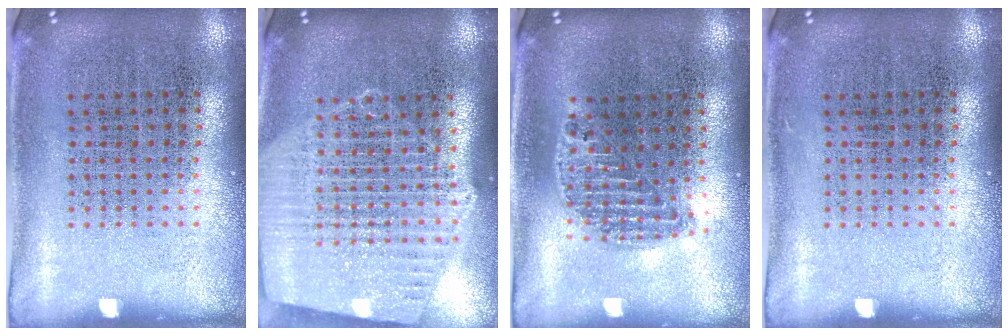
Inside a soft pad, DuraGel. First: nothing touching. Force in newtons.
{"total": 1.9, "press": 1.8, "slide": 0.7}
{"total": 1.2, "press": 1.1, "slide": 0.5}
{"total": 0.0}